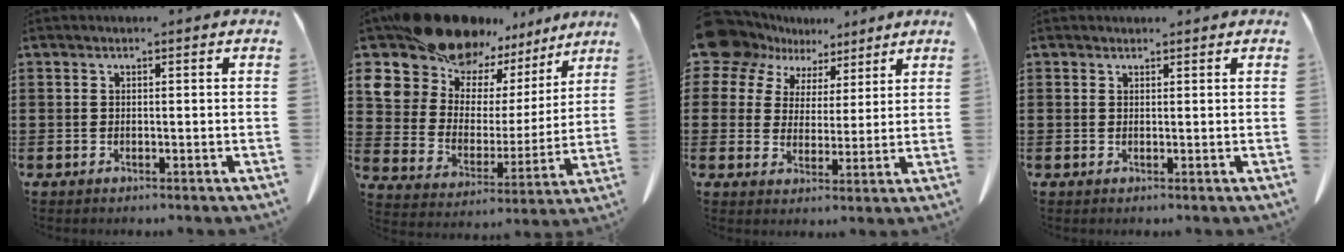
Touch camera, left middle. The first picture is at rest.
{"total": 15.2, "force": [13.6, 5.9, 3.4], "torque": [-0.119, -0.104, 0.243]}
{"total": 9.5, "force": [7.4, 5.7, 1.8], "torque": [-0.080, -0.025, 0.145]}
{"total": 0.9, "force": [0.8, 0.4, 0.0], "torque": [-0.003, 0.001, 0.016]}